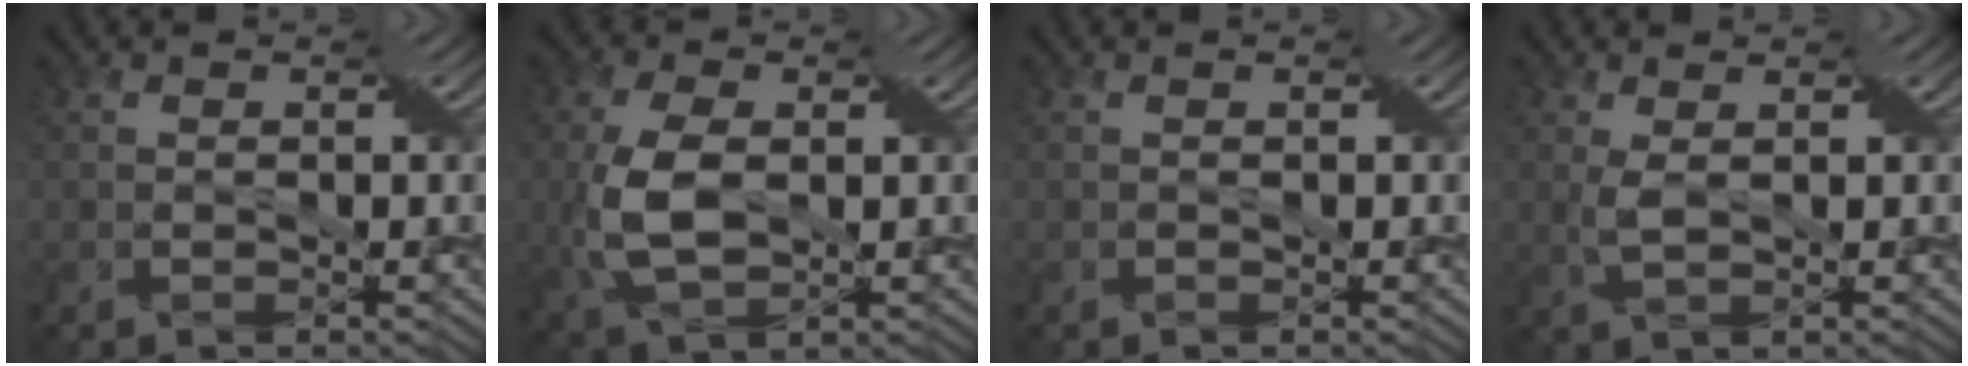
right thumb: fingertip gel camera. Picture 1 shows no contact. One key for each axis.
{"total": 8.5, "fx": -0.5, "fy": 4.4, "fz": 7.3, "tx": -0.169, "ty": -0.001, "tz": -0.009}
{"total": 0.0}
{"total": 2.6, "fx": 0.5, "fy": 0.8, "fz": 2.5, "tx": -0.059, "ty": 0.000, "tz": 0.015}